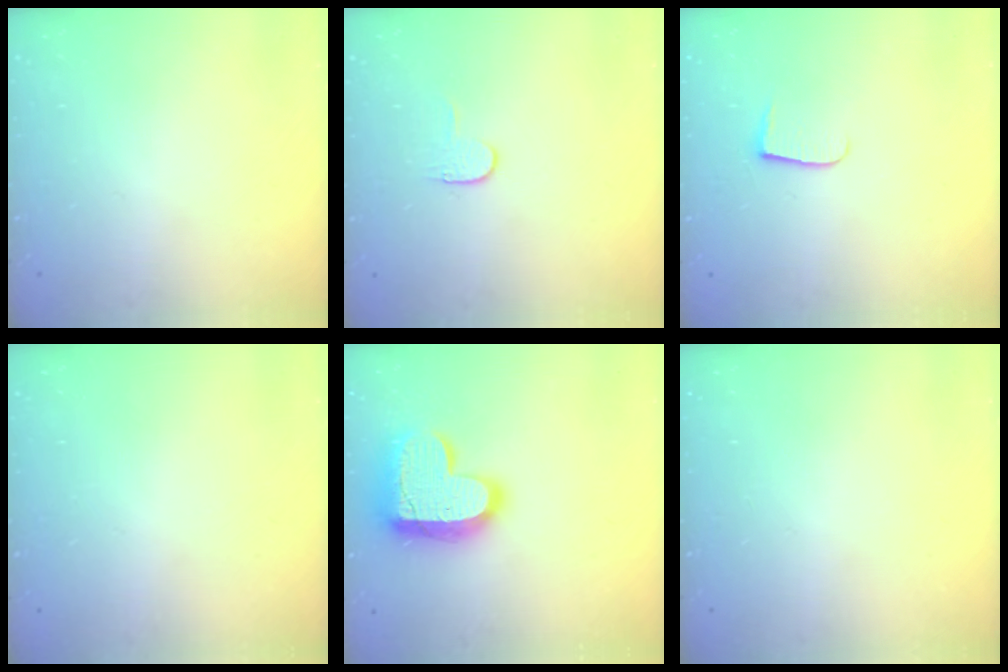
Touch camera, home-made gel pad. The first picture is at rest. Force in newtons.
{"total": 3.6, "press": 3.6, "slide": 0.4}
{"total": 4.8, "press": 4.8, "slide": 0.6}
{"total": 0.0}
{"total": 18.0, "press": 17.9, "slide": 1.3}
{"total": 0.0}